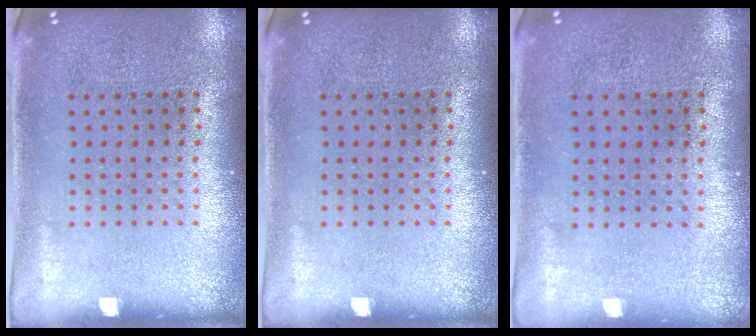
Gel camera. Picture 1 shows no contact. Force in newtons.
{"total": 0.0}
{"total": 0.0}